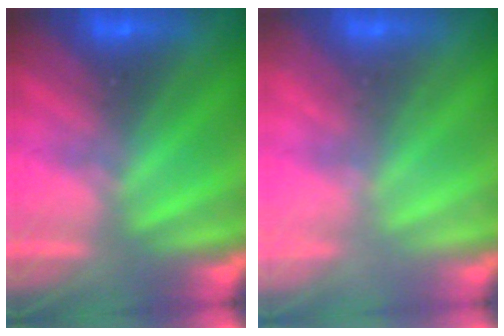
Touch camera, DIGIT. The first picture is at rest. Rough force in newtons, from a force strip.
{"total": 2.1}